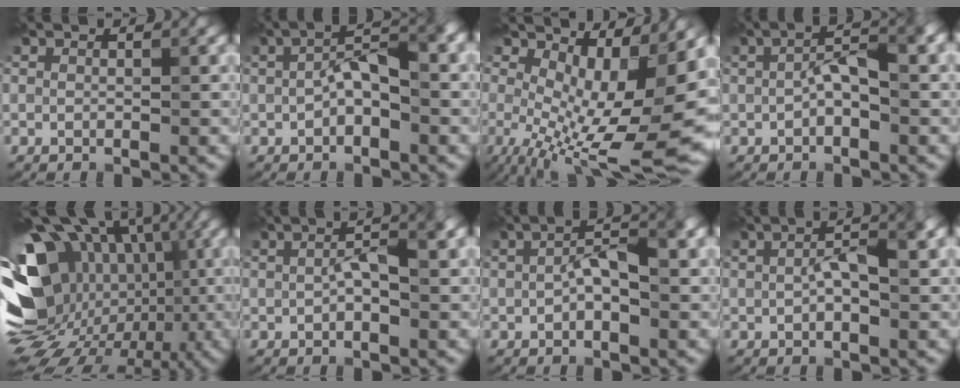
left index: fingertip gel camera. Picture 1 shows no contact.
{"total": 4.7, "force": [-0.2, 2.1, 4.3], "torque": [-0.075, 0.013, -0.008]}
{"total": 12.5, "force": [-0.2, 5.0, 11.5], "torque": [-0.168, -0.021, 0.012]}
{"total": 3.9, "force": [-0.1, 1.5, 3.7], "torque": [-0.068, 0.011, -0.006]}
{"total": 18.3, "force": [-0.7, 13.2, 12.6], "torque": [-0.217, 0.006, -0.004]}
{"total": 3.3, "force": [0.2, 1.1, 3.2], "torque": [-0.057, 0.007, 0.000]}
{"total": 4.2, "force": [-0.1, 1.6, 3.9], "torque": [-0.070, 0.011, -0.005]}
{"total": 3.9, "force": [0.3, 1.3, 3.7], "torque": [-0.067, 0.007, 0.001]}